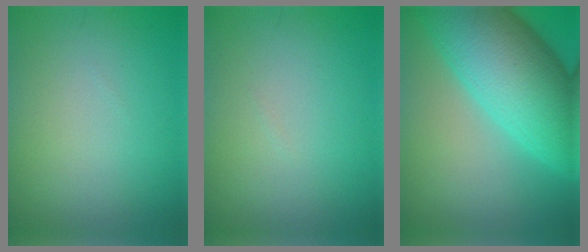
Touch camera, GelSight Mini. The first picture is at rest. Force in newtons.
{"total": 0.0}
{"total": 13.3, "press": 13.3, "slide": 0.4}